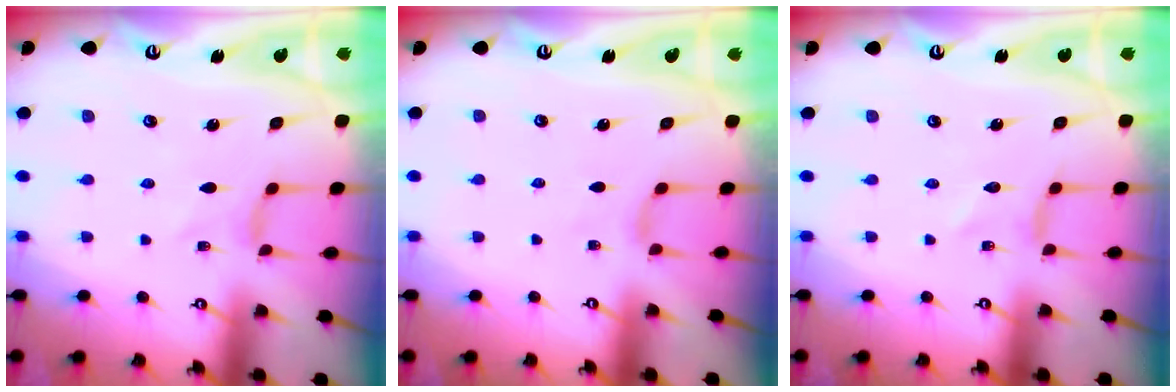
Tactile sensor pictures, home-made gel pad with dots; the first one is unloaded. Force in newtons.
{"total": 1.8, "press": 1.7, "slide": 0.5}
{"total": 0.0}